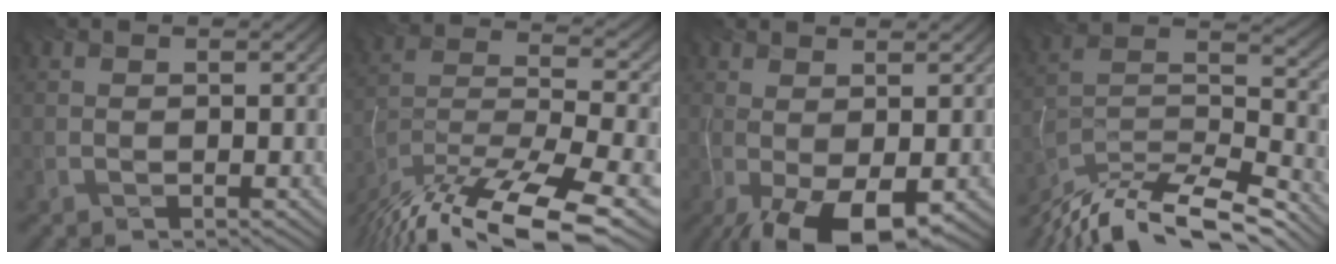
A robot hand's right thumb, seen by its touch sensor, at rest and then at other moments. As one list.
[{"total": 18.5, "force": [-15.8, 3.4, 9.1], "torque": [-0.161, -0.030, -0.265]}, {"total": 9.3, "force": [-3.4, 3.2, 8.0], "torque": [-0.129, -0.006, -0.048]}, {"total": 14.9, "force": [-13.7, 2.6, 5.3], "torque": [-0.102, 0.000, -0.248]}]